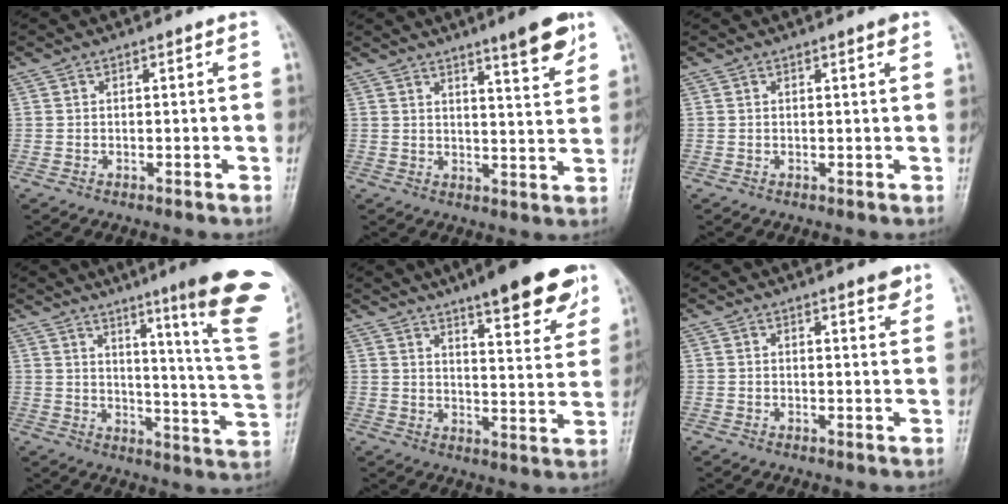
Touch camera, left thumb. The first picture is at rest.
{"total": 8.3, "force": [5.5, 1.1, 6.2], "torque": [-0.077, -0.035, 0.076]}
{"total": 1.2, "force": [0.8, 0.1, 1.0], "torque": [-0.011, -0.003, 0.009]}
{"total": 22.1, "force": [12.8, 0.7, 18.0], "torque": [-0.215, -0.083, 0.166]}
{"total": 16.8, "force": [11.2, 4.0, 11.9], "torque": [-0.125, -0.054, 0.152]}
{"total": 3.0, "force": [2.2, 0.7, 2.0], "torque": [-0.018, -0.013, 0.027]}